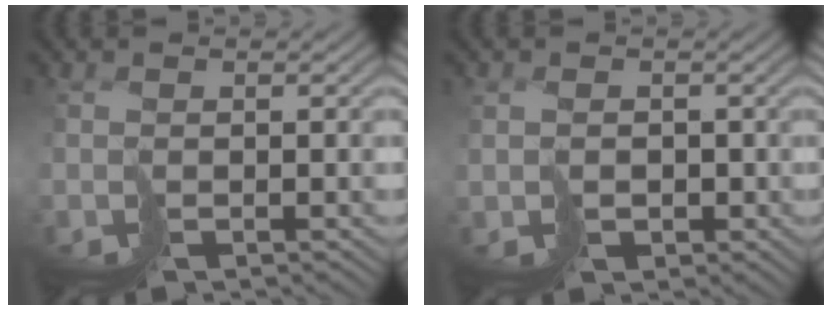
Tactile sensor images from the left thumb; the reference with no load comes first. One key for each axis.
{"total": 2.8, "fx": -0.3, "fy": 2.7, "fz": 0.7, "tx": -0.018, "ty": -0.006, "tz": -0.005}